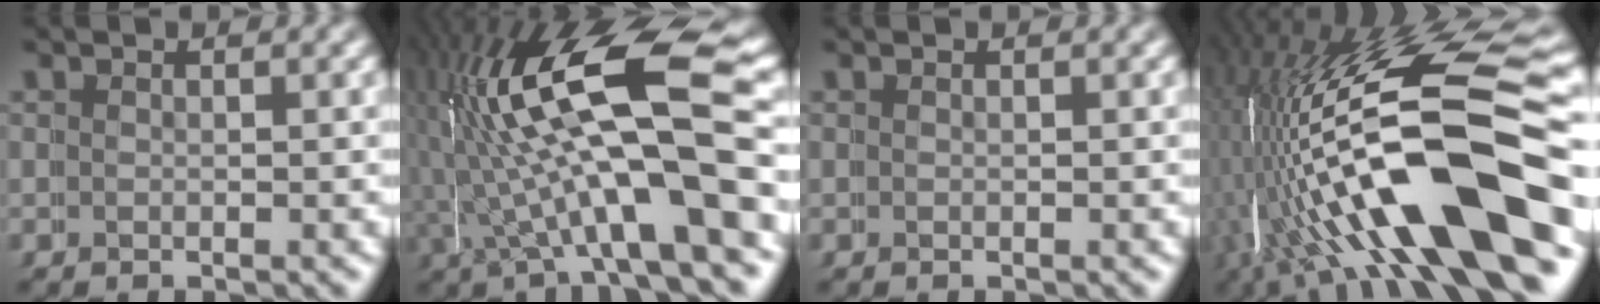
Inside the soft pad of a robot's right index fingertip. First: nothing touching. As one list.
[{"total": 12.7, "force": [1.3, 4.9, 11.6], "torque": [-0.209, -0.001, 0.020]}, {"total": 0.0}, {"total": 17.9, "force": [-2.8, 7.5, 16.0], "torque": [-0.279, -0.019, -0.038]}]